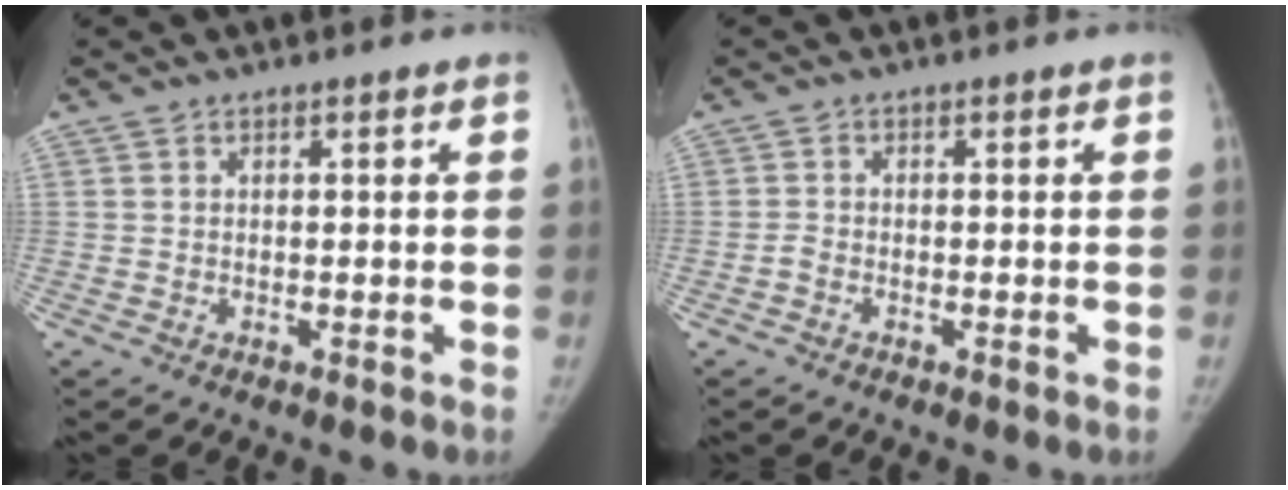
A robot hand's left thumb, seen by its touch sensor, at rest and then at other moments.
{"total": 1.3, "force": [-0.8, 0.7, 0.7], "torque": [-0.018, 0.005, -0.018]}